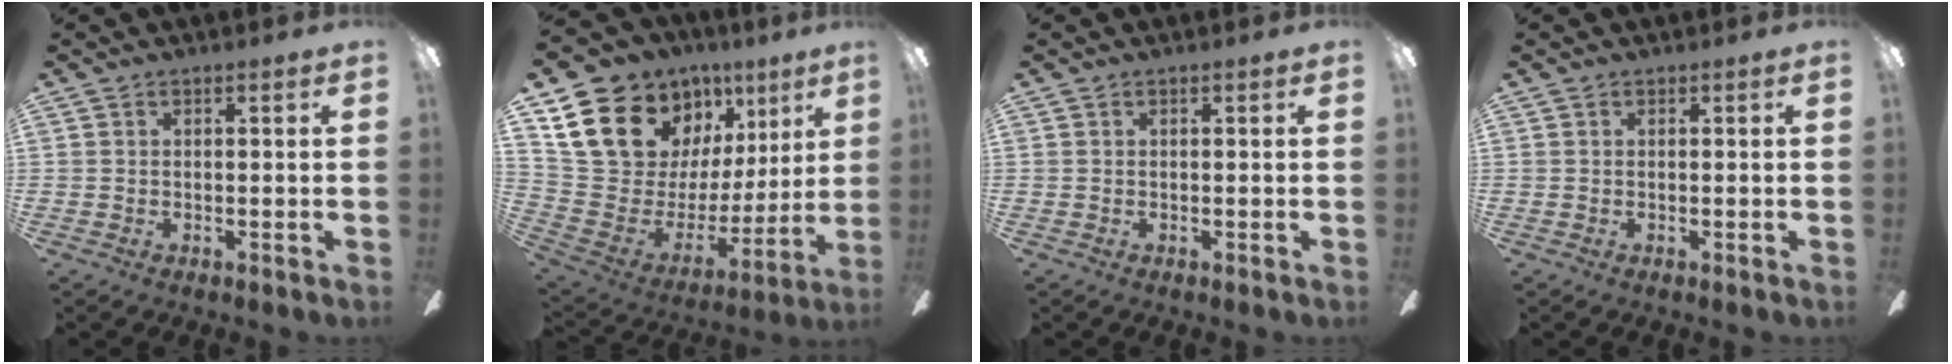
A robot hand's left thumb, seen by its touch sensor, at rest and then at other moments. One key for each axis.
{"total": 19.3, "fx": 10.9, "fy": 13.7, "fz": 8.0, "tx": -0.153, "ty": -0.060, "tz": 0.230}
{"total": 0.0}
{"total": 0.0}